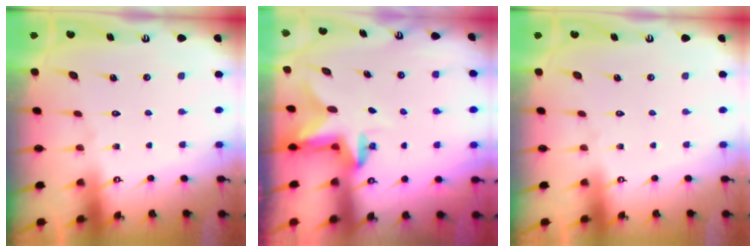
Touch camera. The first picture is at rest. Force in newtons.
{"total": 2.8, "press": 2.7, "slide": 0.5}
{"total": 0.0}